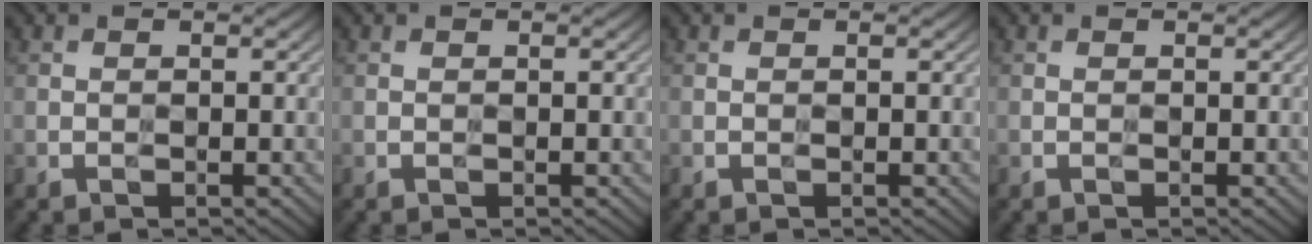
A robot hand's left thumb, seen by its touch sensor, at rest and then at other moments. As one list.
[{"total": 0.0}, {"total": 0.0}, {"total": 0.0}]